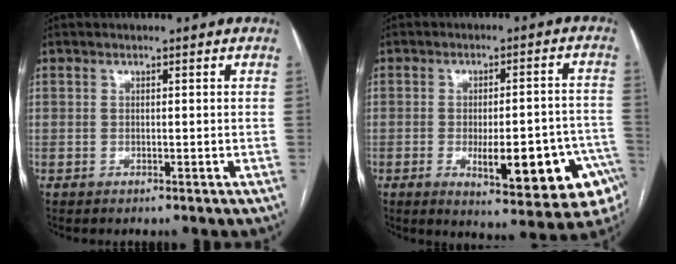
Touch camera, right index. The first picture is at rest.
{"total": 16.7, "force": [-6.6, 4.7, 14.6], "torque": [-0.110, 0.022, -0.068]}